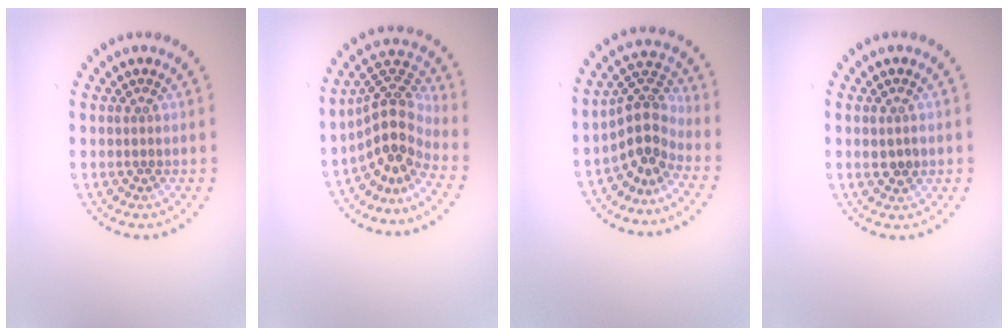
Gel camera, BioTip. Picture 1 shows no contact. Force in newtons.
{"total": 4.5, "press": 3.1, "slide": 3.2}
{"total": 3.5, "press": 2.8, "slide": 2.1}
{"total": 1.4, "press": 1.4, "slide": 0.2}